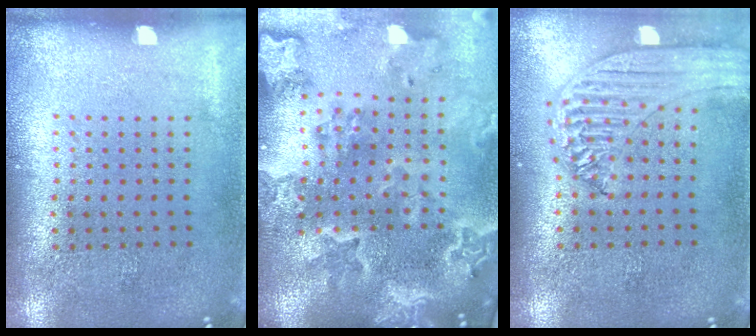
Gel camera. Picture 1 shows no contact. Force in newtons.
{"total": 4.2, "press": 3.5, "slide": 2.4}
{"total": 1.7, "press": 1.7, "slide": 0.5}